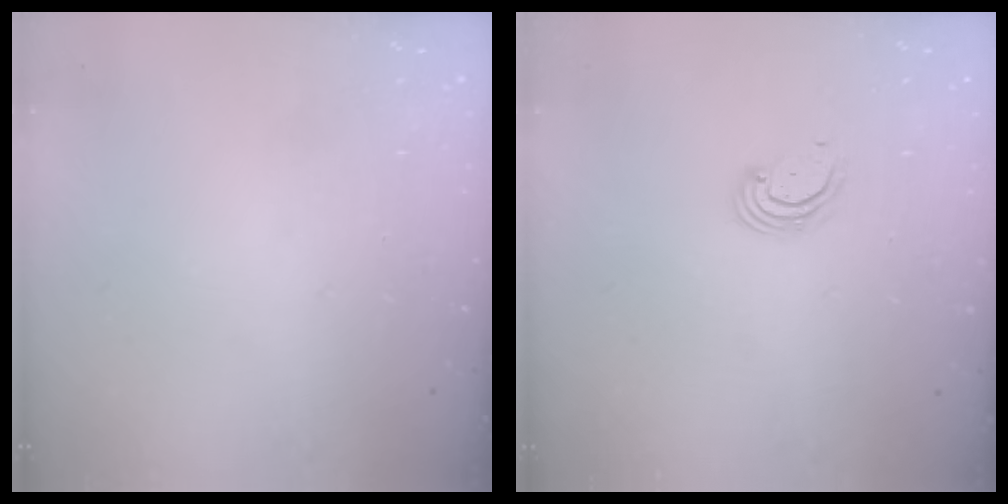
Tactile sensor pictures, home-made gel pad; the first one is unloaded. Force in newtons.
{"total": 2.7, "press": 2.7, "slide": 0.7}